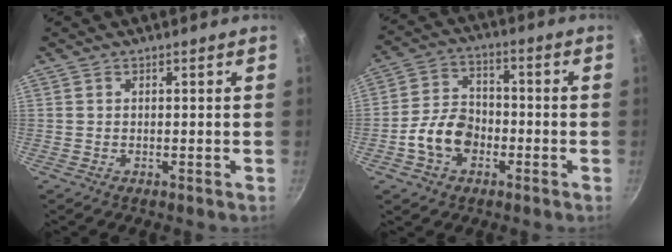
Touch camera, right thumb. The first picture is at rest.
{"total": 9.8, "force": [-3.2, 7.1, 5.9], "torque": [-0.081, 0.032, -0.066]}